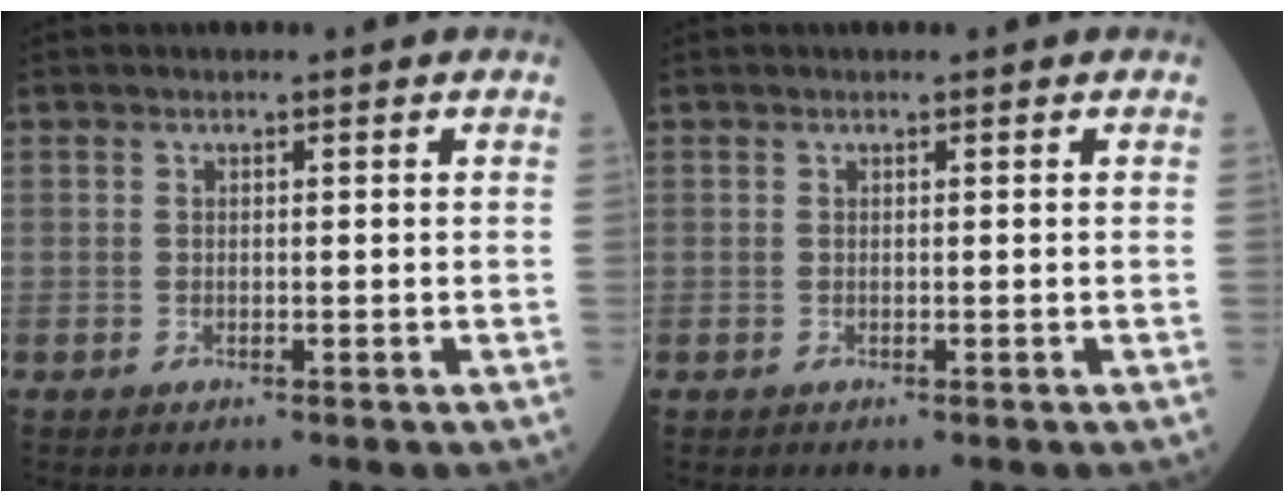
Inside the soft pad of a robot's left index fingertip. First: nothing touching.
{"total": 0.0}